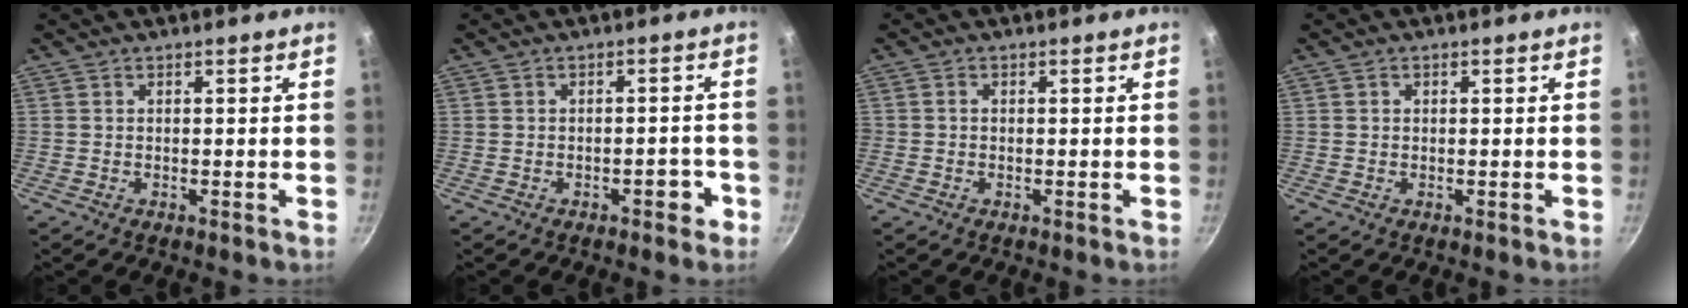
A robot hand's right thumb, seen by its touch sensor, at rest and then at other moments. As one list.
[{"total": 3.4, "force": [-1.7, 1.9, 2.3], "torque": [-0.012, 0.023, -0.018]}, {"total": 0.5, "force": [-0.1, 0.4, 0.3], "torque": [-0.004, 0.003, -0.002]}, {"total": 0.6, "force": [0.1, 0.5, 0.2], "torque": [-0.001, 0.003, 0.002]}]